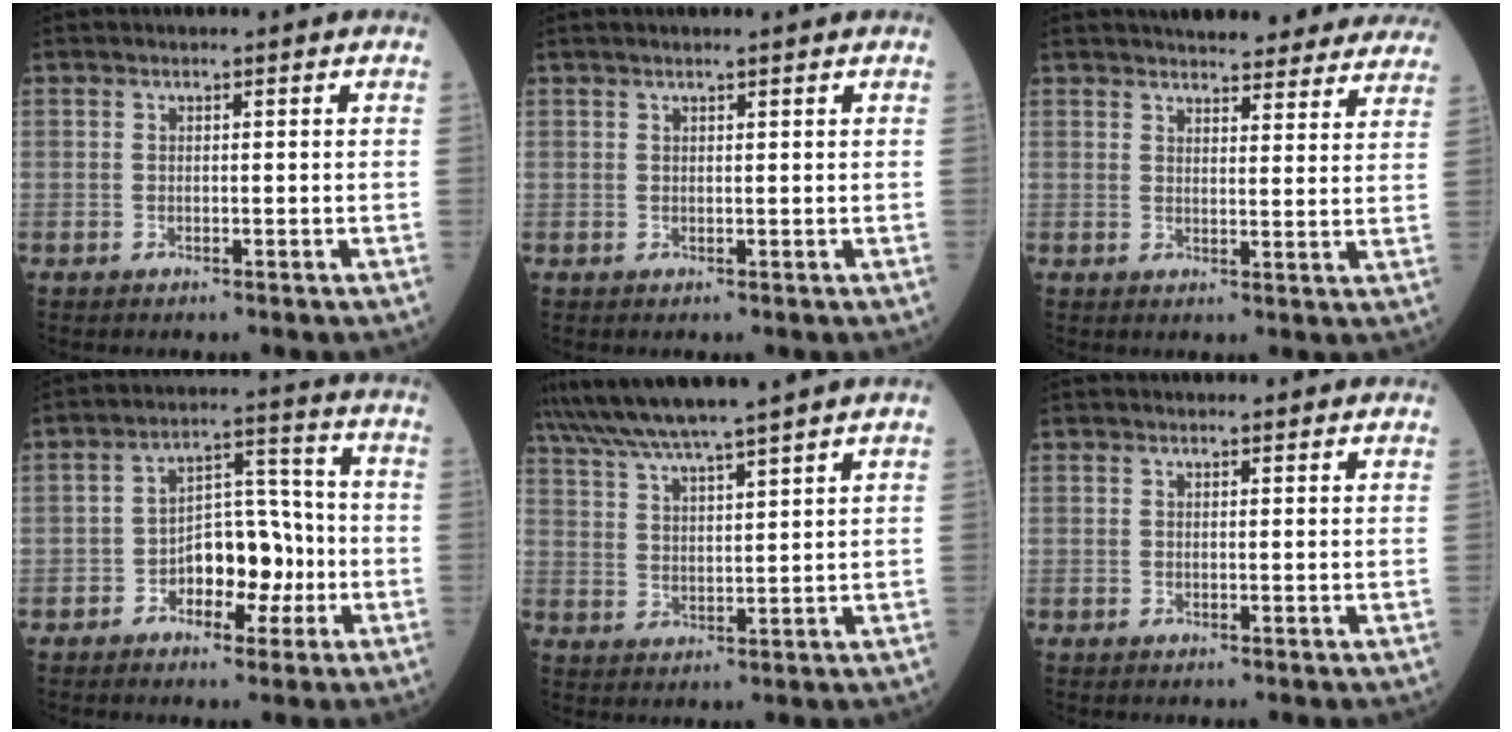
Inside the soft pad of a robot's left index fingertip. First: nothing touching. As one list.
[{"total": 2.1, "force": [1.7, 0.0, 1.3], "torque": [-0.017, 0.016, 0.025]}, {"total": 18.5, "force": [16.9, 4.2, 6.0], "torque": [-0.056, -0.009, 0.188]}, {"total": 8.8, "force": [-3.0, 4.8, 6.7], "torque": [-0.114, 0.023, -0.050]}, {"total": 10.9, "force": [9.6, -1.5, 5.1], "torque": [-0.093, 0.016, 0.159]}, {"total": 2.4, "force": [2.2, 0.6, 0.7], "torque": [-0.010, 0.008, 0.019]}]